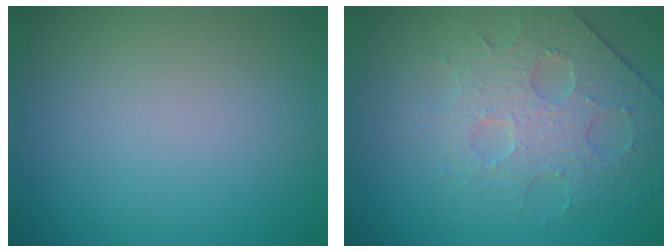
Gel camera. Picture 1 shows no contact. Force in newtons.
{"total": 4.1, "press": 3.6, "slide": 1.9}